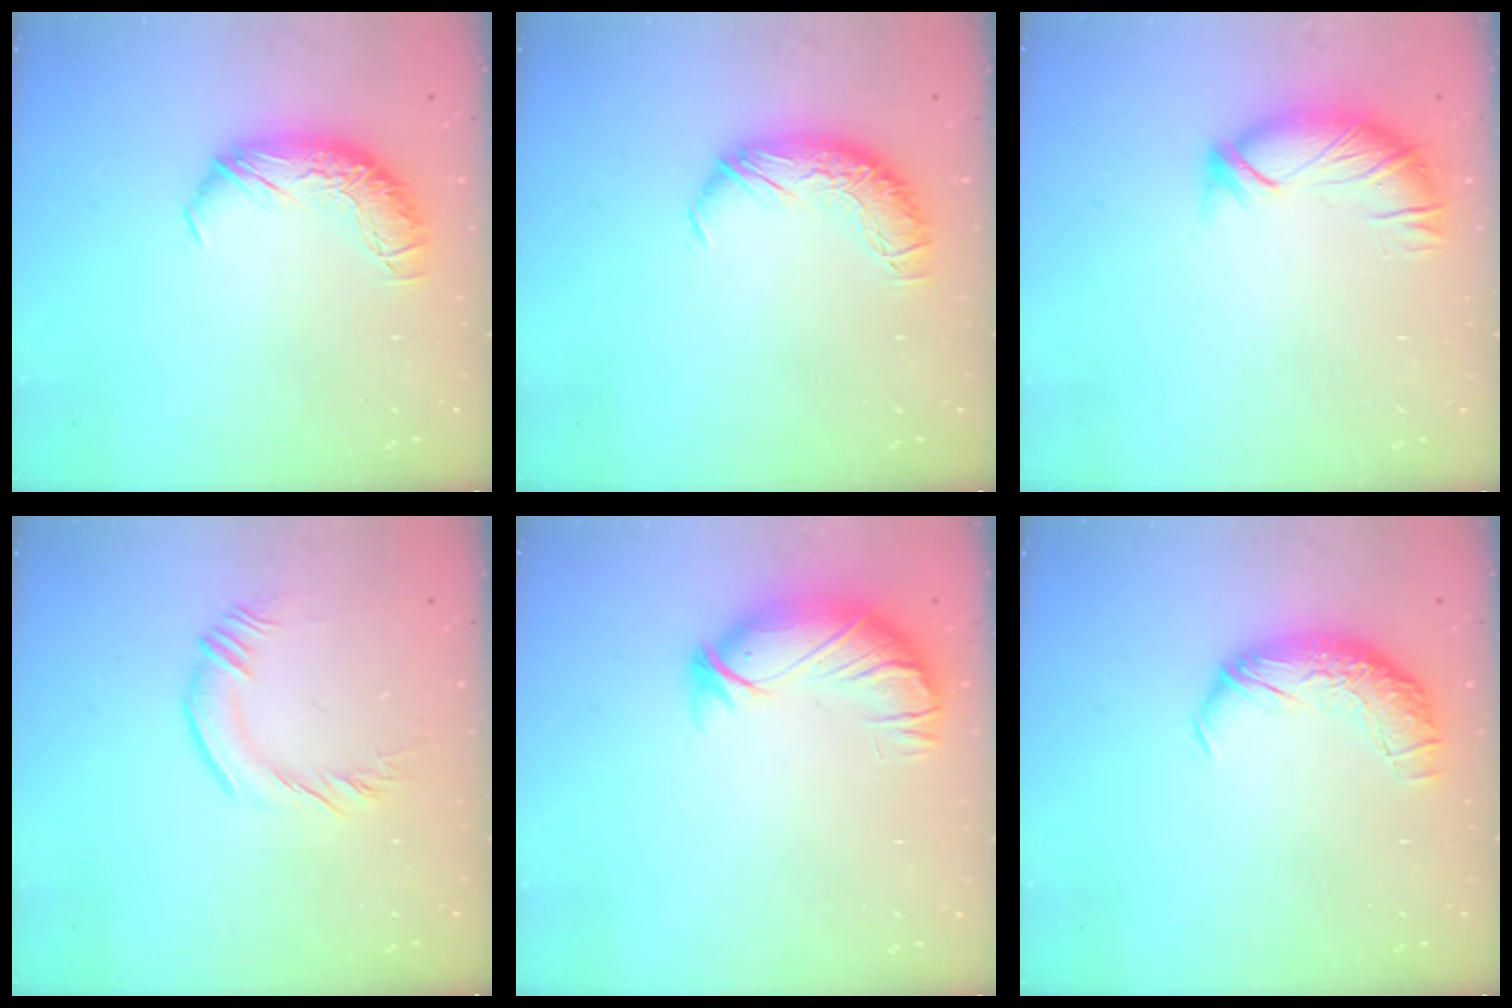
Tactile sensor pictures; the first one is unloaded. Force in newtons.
{"total": 0.0}
{"total": 3.6, "press": 3.3, "slide": 1.4}
{"total": 0.9, "press": 0.3, "slide": 0.8}
{"total": 3.6, "press": 2.1, "slide": 3.0}
{"total": 2.3, "press": 0.9, "slide": 2.1}